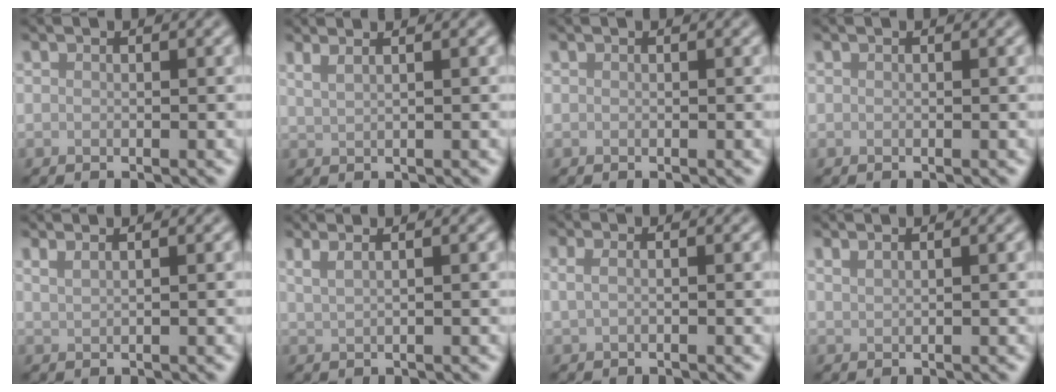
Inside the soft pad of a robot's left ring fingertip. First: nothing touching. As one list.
[{"total": 3.1, "force": [2.1, 1.4, 1.8], "torque": [-0.011, 0.011, 0.006]}, {"total": 0.0}, {"total": 0.0}, {"total": 2.4, "force": [1.7, 1.0, 1.3], "torque": [-0.009, 0.002, 0.008]}, {"total": 3.6, "force": [2.3, 1.7, 2.2], "torque": [-0.019, 0.016, 0.008]}, {"total": 1.2, "force": [0.2, 0.5, 1.0], "torque": [-0.024, 0.000, 0.002]}, {"total": 1.5, "force": [1.1, 0.6, 0.7], "torque": [-0.007, 0.000, 0.013]}]